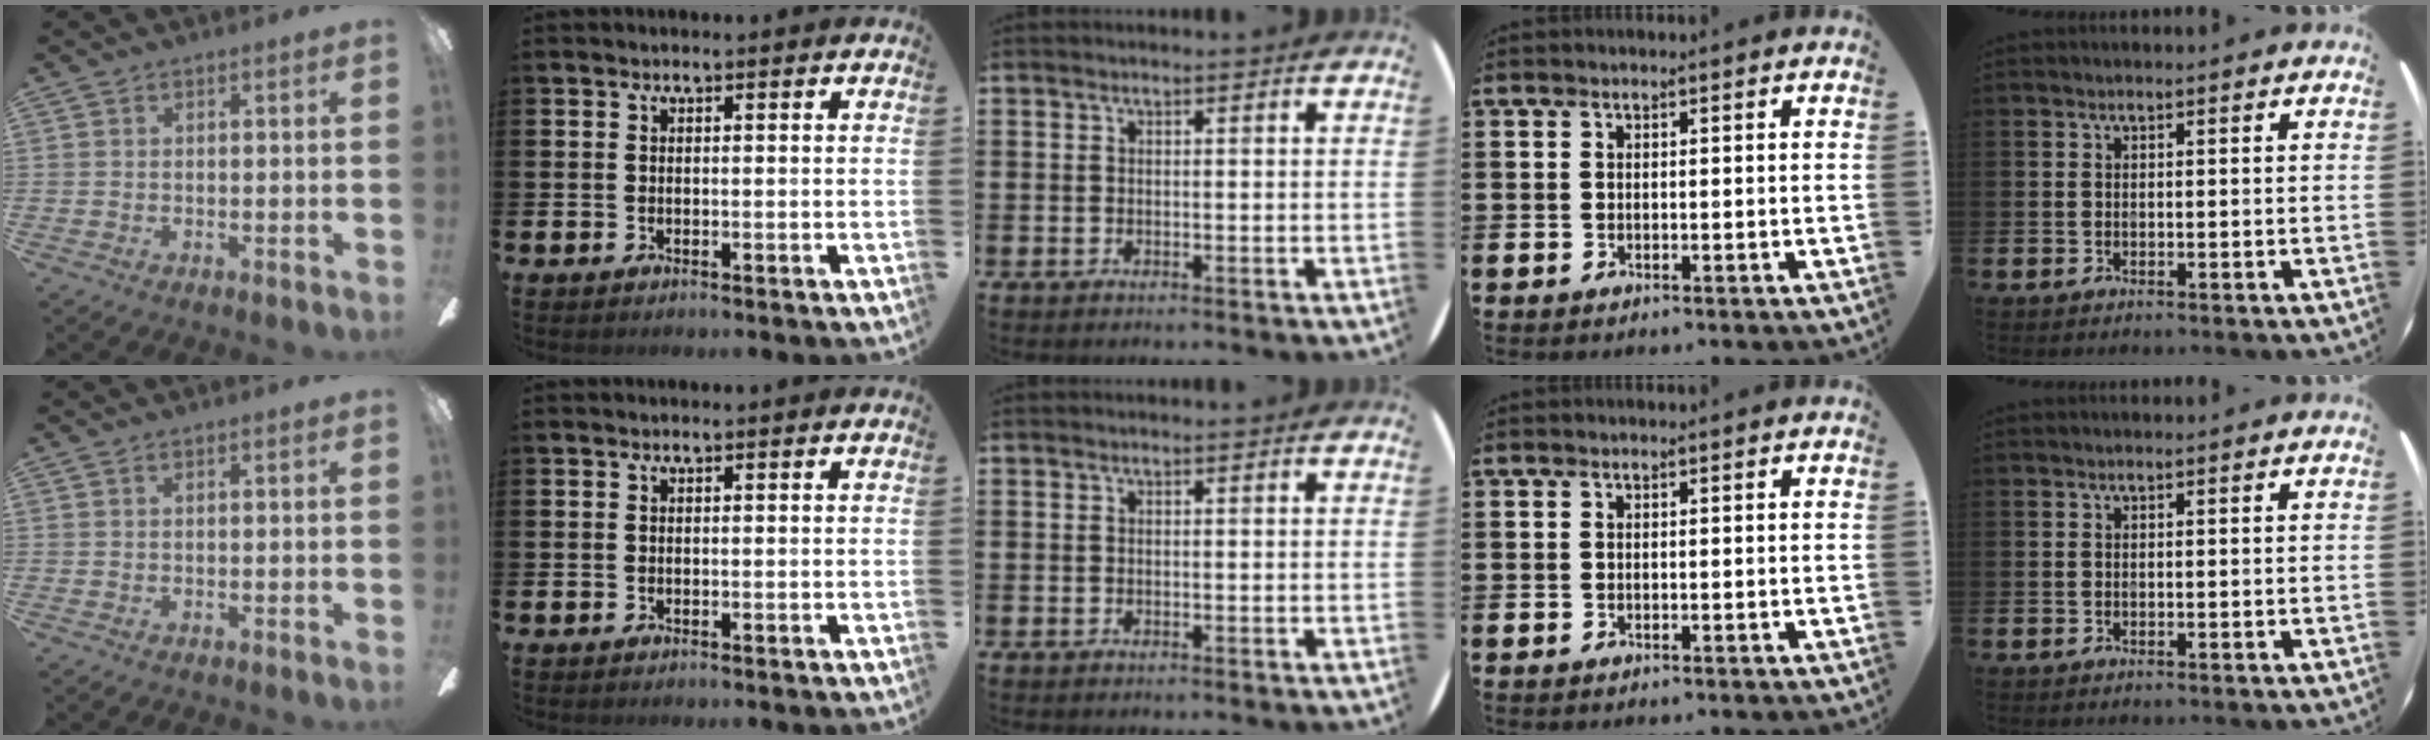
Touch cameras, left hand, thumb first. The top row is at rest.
{}